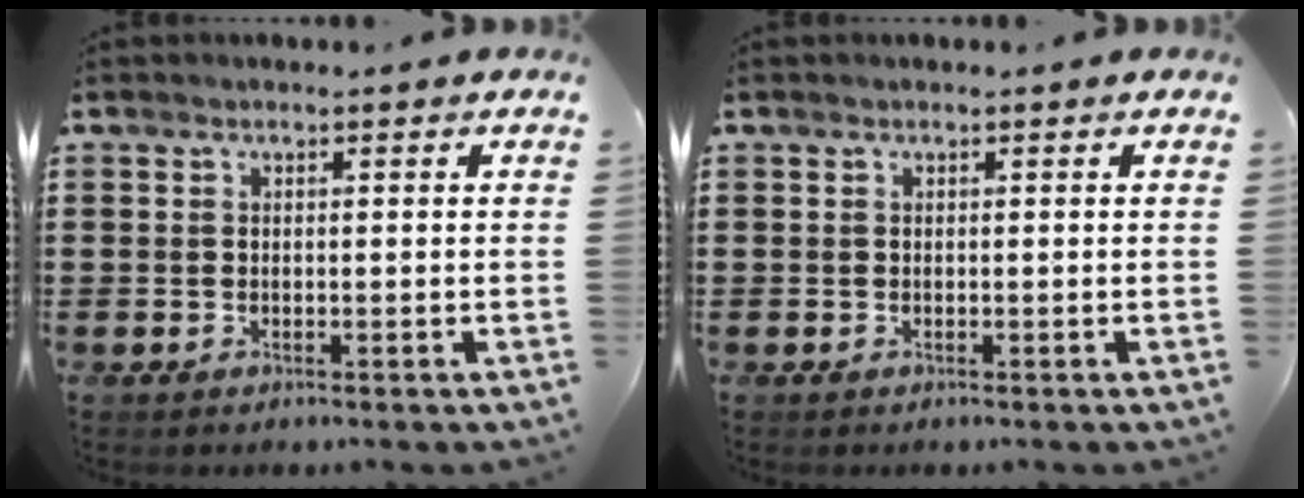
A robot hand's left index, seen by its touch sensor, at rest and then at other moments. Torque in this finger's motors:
{"motor_torque": [0.00, 0.00, 0.00, 0.00]}